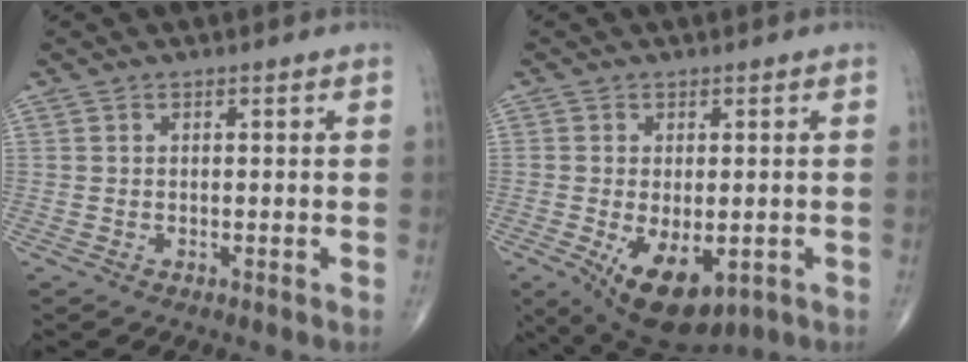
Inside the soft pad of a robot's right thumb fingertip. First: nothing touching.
{"total": 10.9, "force": [-3.5, 5.6, 8.6], "torque": [-0.131, -0.014, -0.037]}